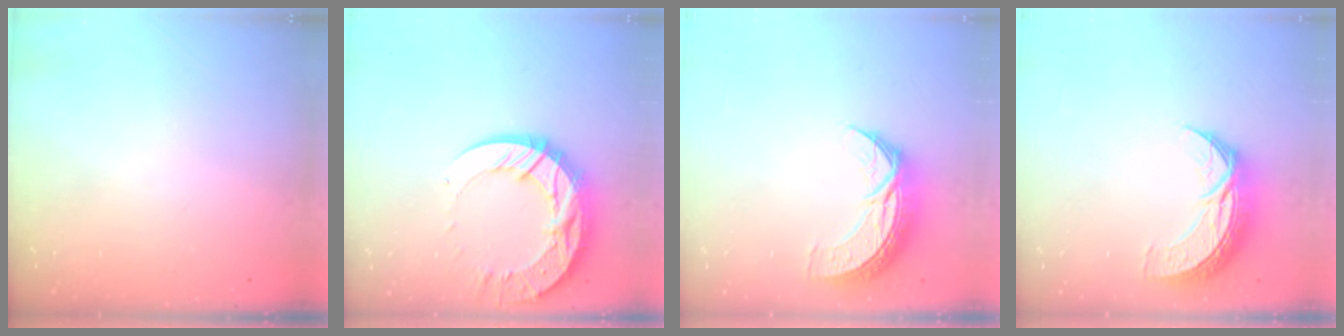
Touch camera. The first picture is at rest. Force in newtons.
{"total": 18.7, "press": 18.6, "slide": 1.8}
{"total": 10.1, "press": 10.1, "slide": 0.8}
{"total": 10.1, "press": 10.1, "slide": 0.8}